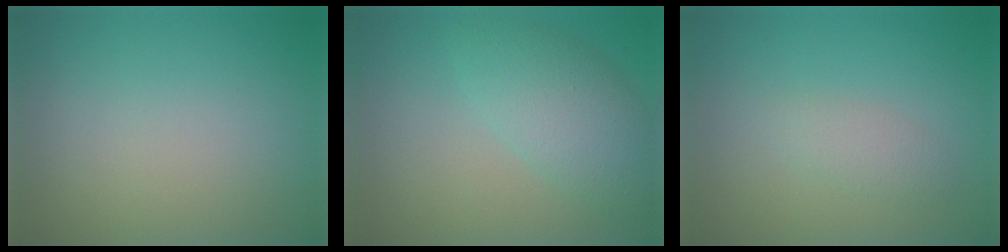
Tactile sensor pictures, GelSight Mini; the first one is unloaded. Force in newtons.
{"total": 4.7, "press": 4.7, "slide": 0.1}
{"total": 1.5, "press": 1.5, "slide": 0.1}